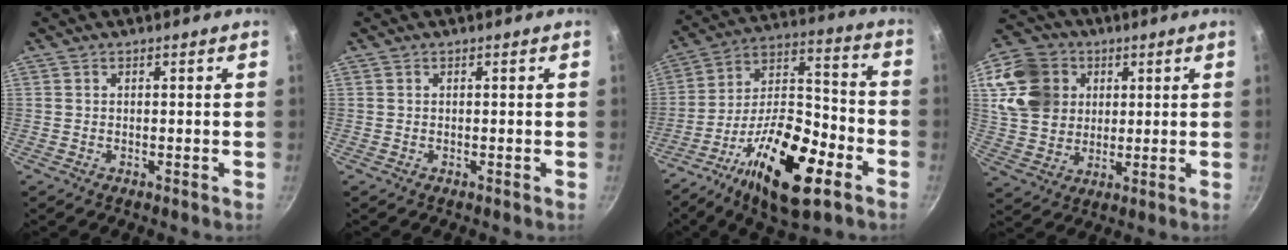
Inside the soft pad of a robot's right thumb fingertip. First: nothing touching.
{"total": 0.0}
{"total": 21.9, "force": [-10.4, 8.6, 17.3], "torque": [-0.271, 0.050, -0.184]}
{"total": 15.3, "force": [4.7, 12.5, 7.4], "torque": [-0.118, -0.001, 0.090]}